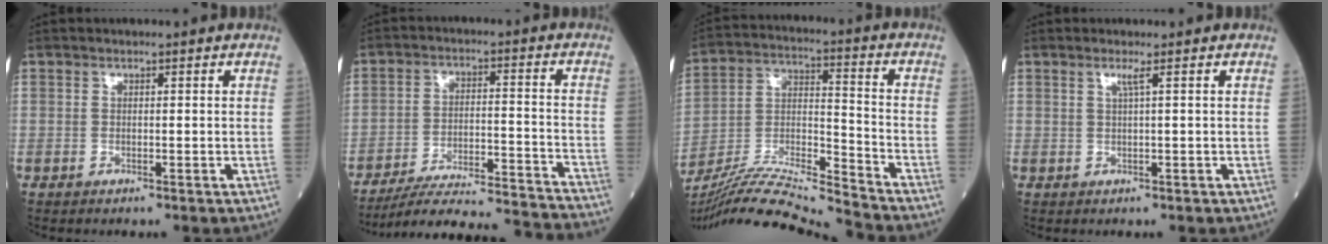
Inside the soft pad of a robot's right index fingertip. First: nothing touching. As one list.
[{"total": 21.1, "force": [-20.1, -0.4, 6.4], "torque": [-0.078, -0.017, -0.286]}, {"total": 16.6, "force": [-15.6, -2.2, 5.3], "torque": [-0.097, 0.005, -0.281]}, {"total": 1.2, "force": [0.5, -0.5, 1.0], "torque": [-0.028, -0.003, 0.013]}]